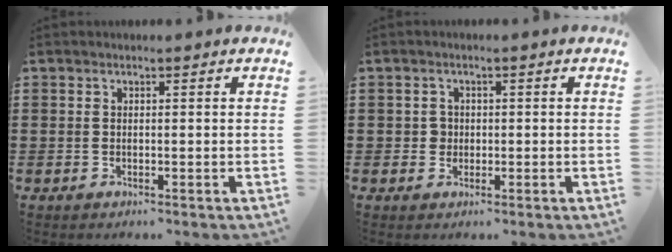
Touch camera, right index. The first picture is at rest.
{"total": 1.6, "force": [-0.1, 1.5, 0.5], "torque": [-0.015, 0.006, -0.003]}